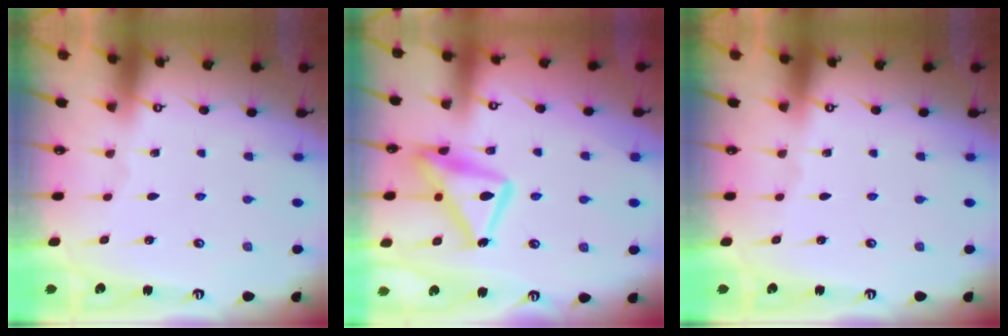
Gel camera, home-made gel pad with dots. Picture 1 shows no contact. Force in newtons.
{"total": 17.9, "press": 17.9, "slide": 1.1}
{"total": 0.0}